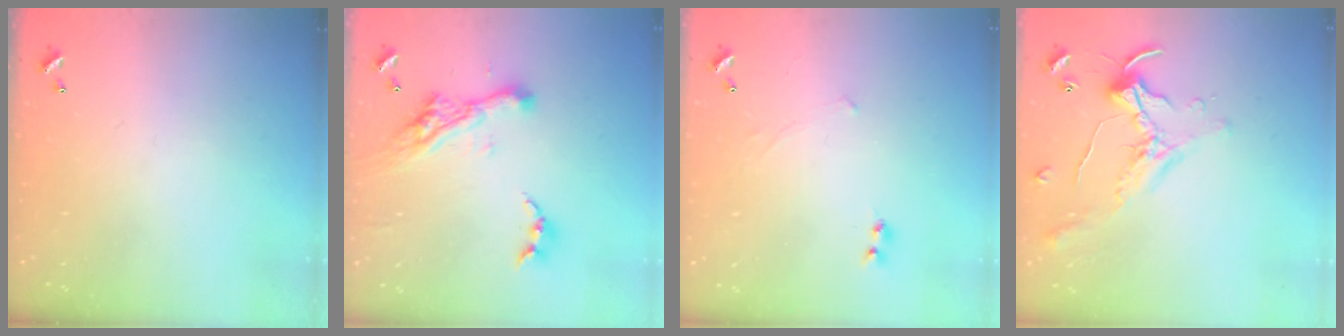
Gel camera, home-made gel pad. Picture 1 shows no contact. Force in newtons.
{"total": 11.0, "press": 10.9, "slide": 1.2}
{"total": 2.3, "press": 2.3, "slide": 0.2}
{"total": 0.8, "press": 0.8, "slide": 0.2}